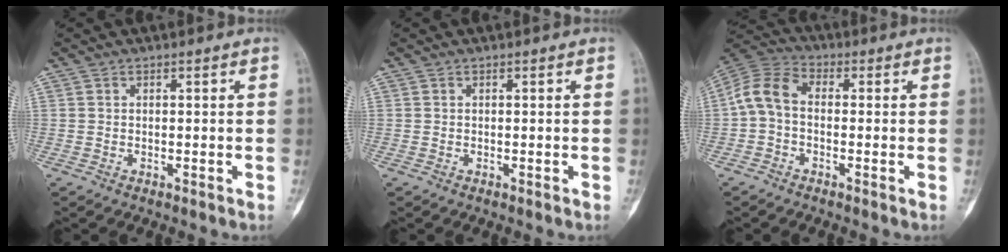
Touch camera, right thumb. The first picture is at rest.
{"total": 0.0}
{"total": 8.5, "force": [-0.7, 6.0, 6.0], "torque": [-0.114, 0.027, -0.028]}